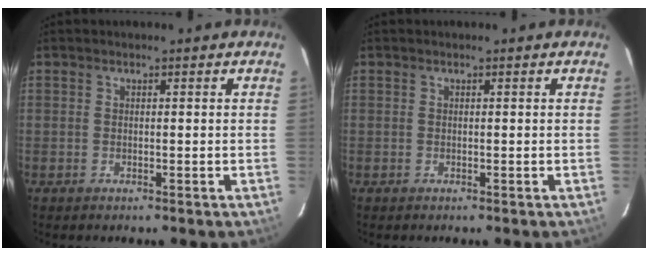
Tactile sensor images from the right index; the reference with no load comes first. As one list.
[{"total": 0.0}]